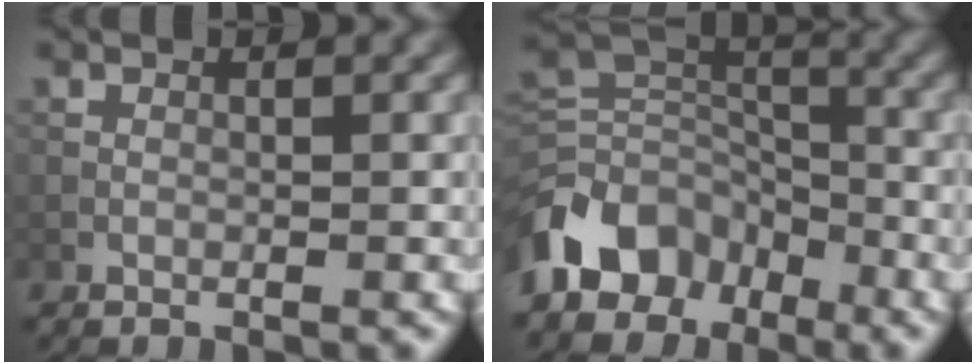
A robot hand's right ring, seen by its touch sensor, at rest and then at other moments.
{"total": 8.1, "force": [-4.9, 5.4, 3.5], "torque": [-0.061, 0.002, -0.106]}